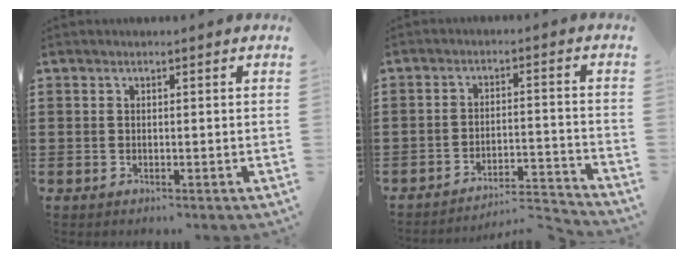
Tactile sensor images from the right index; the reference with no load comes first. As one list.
[{"total": 4.0, "force": [-3.9, 0.2, 1.1], "torque": [-0.026, -0.004, -0.084]}]